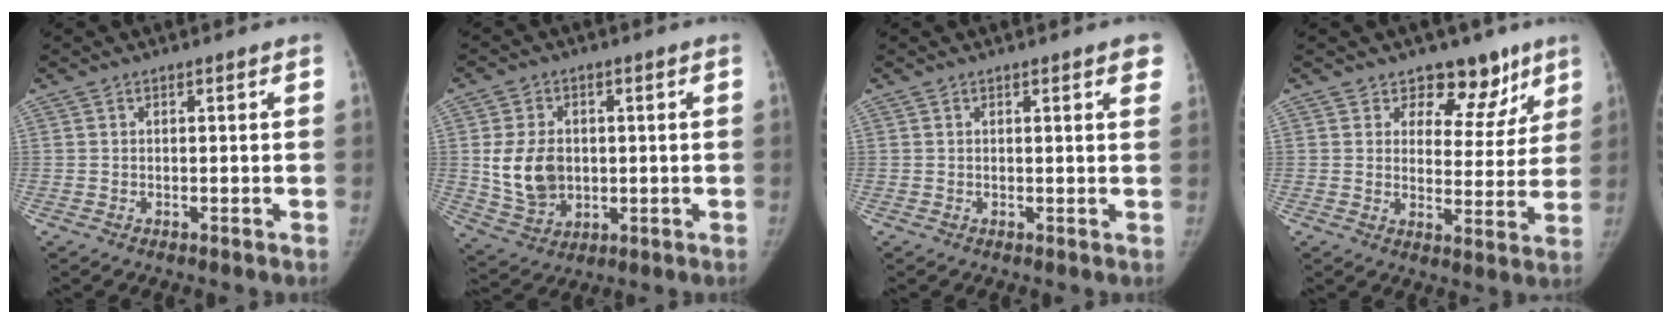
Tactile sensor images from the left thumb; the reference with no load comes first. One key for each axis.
{"total": 10.3, "fx": 0.5, "fy": 7.9, "fz": 6.6, "tx": -0.097, "ty": -0.007, "tz": 0.023}
{"total": 3.1, "fx": 1.9, "fy": 0.7, "fz": 2.4, "tx": -0.013, "ty": 0.000, "tz": 0.017}
{"total": 10.4, "fx": 7.3, "fy": 6.6, "fz": 3.3, "tx": 0.016, "ty": -0.036, "tz": 0.092}